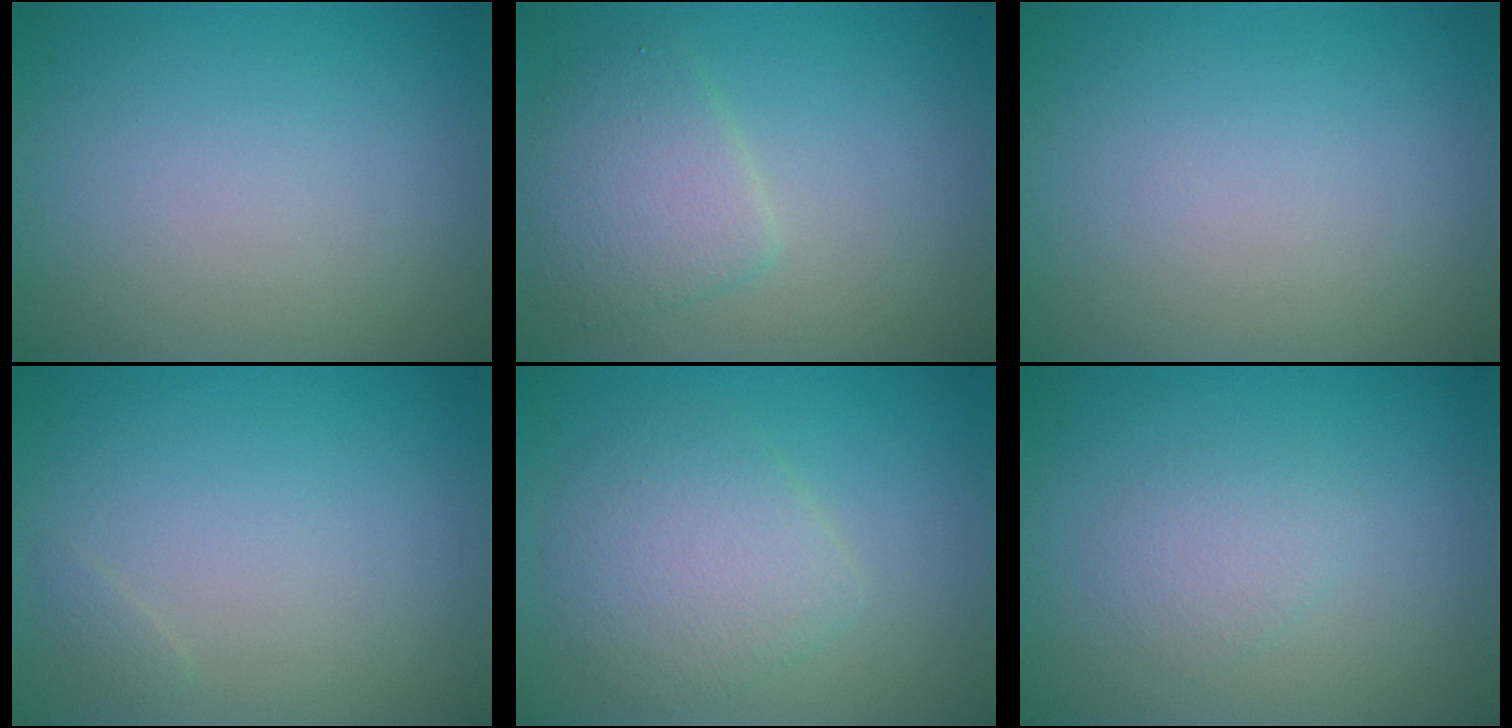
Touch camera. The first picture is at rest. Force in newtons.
{"total": 3.6, "press": 3.6, "slide": 0.1}
{"total": 0.0}
{"total": 0.5, "press": 0.5, "slide": 0.0}
{"total": 3.9, "press": 3.9, "slide": 0.2}
{"total": 1.5, "press": 1.5, "slide": 0.1}